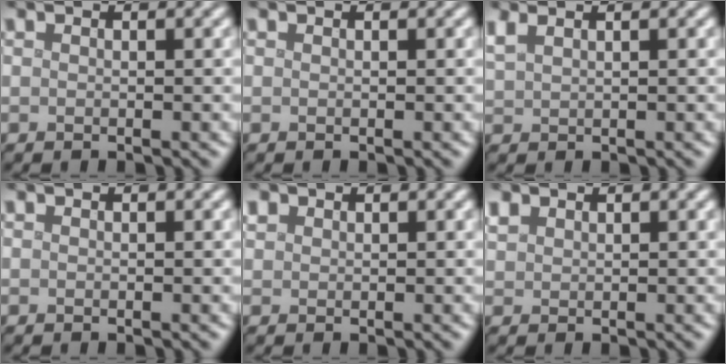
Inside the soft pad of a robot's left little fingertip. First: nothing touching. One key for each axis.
{"total": 0.0}
{"total": 1.8, "fx": 1.4, "fy": 0.6, "fz": 1.0, "tx": -0.029, "ty": 0.008, "tz": 0.034}
{"total": 0.0}
{"total": 1.0, "fx": 0.7, "fy": 0.7, "fz": 0.1, "tx": -0.006, "ty": 0.003, "tz": 0.013}
{"total": 1.3, "fx": 1.0, "fy": 0.7, "fz": 0.2, "tx": -0.013, "ty": 0.005, "tz": 0.025}